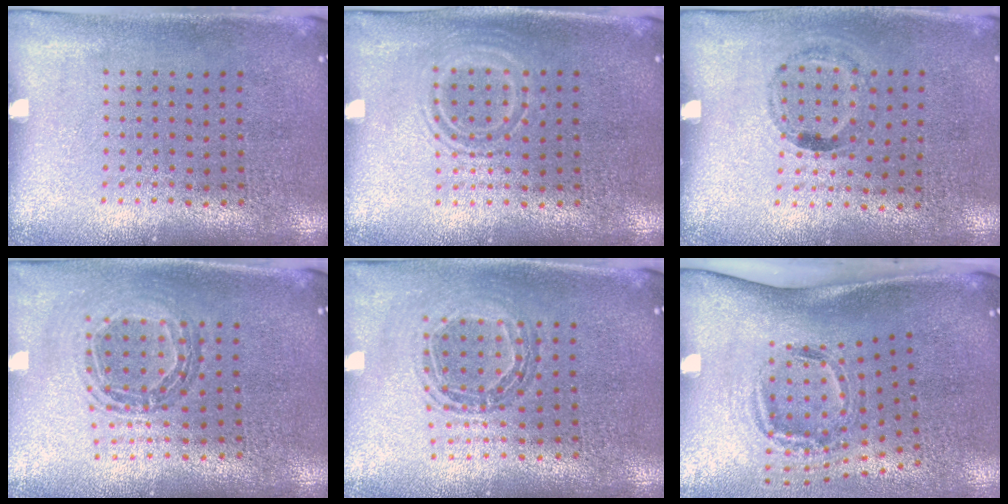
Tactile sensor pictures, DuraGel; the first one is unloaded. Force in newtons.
{"total": 1.1, "press": 1.0, "slide": 0.2}
{"total": 1.1, "press": 0.7, "slide": 0.9}
{"total": 0.8, "press": 0.8, "slide": 0.0}
{"total": 0.9, "press": 0.9, "slide": 0.1}
{"total": 2.0, "press": 1.3, "slide": 1.5}